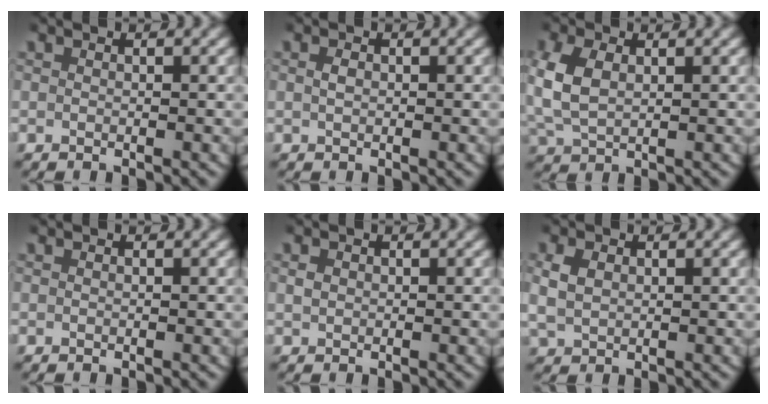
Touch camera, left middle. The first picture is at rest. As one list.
[{"total": 0.6, "force": [0.0, 0.5, 0.4], "torque": [-0.012, -0.001, 0.002]}, {"total": 4.4, "force": [0.6, 3.4, 2.8], "torque": [-0.092, -0.010, 0.020]}, {"total": 0.0}, {"total": 0.7, "force": [0.1, 0.7, 0.3], "torque": [-0.009, 0.000, 0.005]}, {"total": 2.9, "force": [0.6, 2.4, 1.5], "torque": [-0.043, -0.002, 0.018]}]